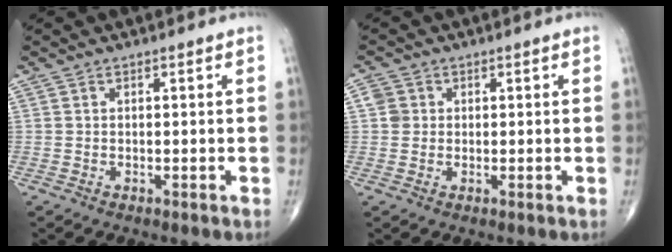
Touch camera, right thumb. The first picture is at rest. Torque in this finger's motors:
{"motor_torque": [-0.05, 0.25, 0.31, 0.22, -0.04]}